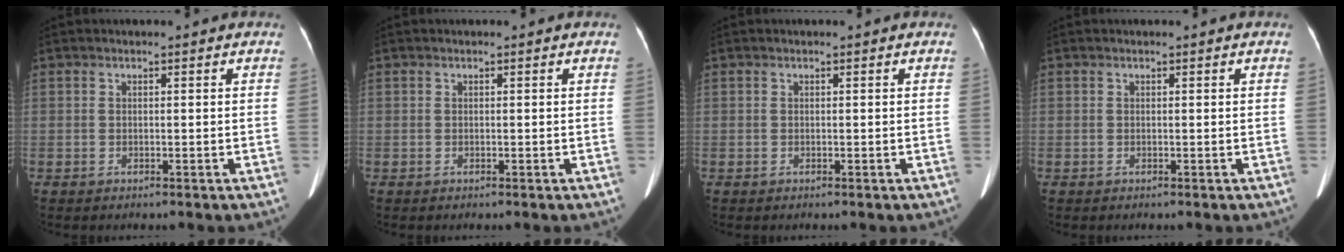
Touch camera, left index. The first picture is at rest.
{"total": 0.0}
{"total": 0.0}
{"total": 0.0}